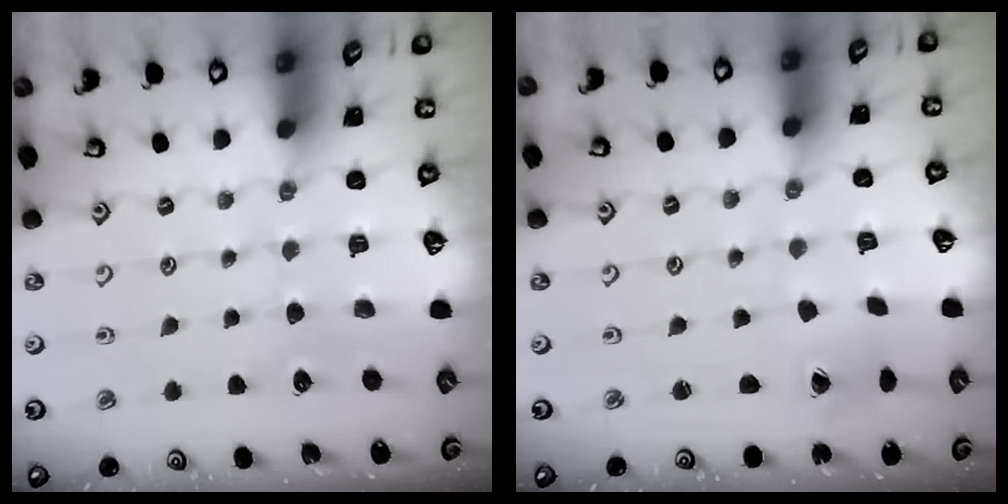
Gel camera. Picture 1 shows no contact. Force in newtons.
{"total": 1.6, "press": 1.5, "slide": 0.3}